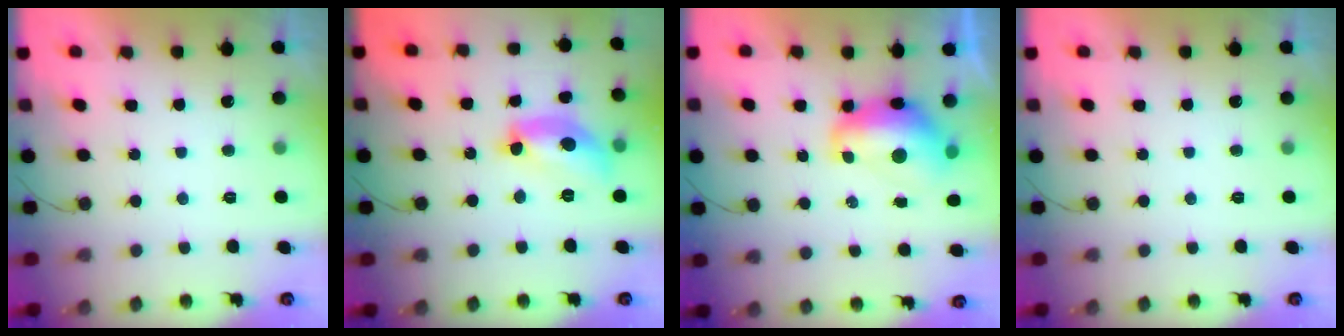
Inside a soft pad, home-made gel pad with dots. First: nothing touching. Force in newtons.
{"total": 15.7, "press": 15.7, "slide": 0.7}
{"total": 11.5, "press": 11.4, "slide": 1.2}
{"total": 0.0}